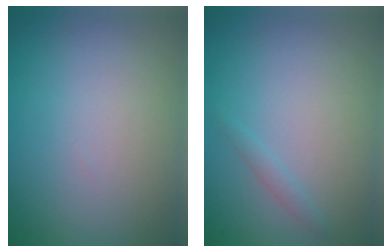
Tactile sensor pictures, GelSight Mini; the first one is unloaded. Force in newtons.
{"total": 0.7, "press": 0.7, "slide": 0.0}